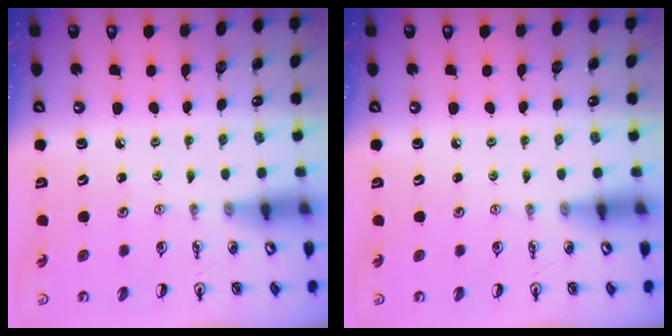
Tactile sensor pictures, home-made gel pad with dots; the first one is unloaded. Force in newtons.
{"total": 0.0}